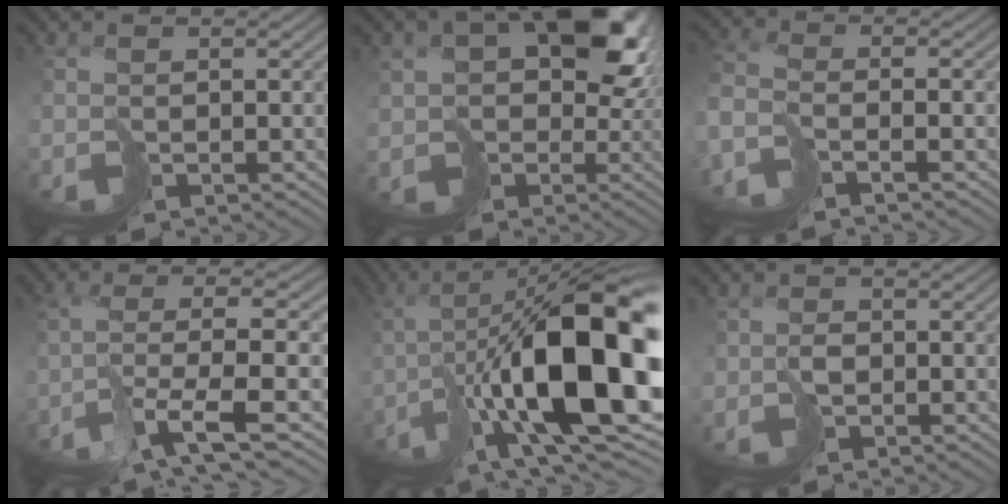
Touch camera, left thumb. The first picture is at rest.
{"total": 13.5, "force": [3.2, 9.0, 9.5], "torque": [-0.168, -0.010, 0.077]}
{"total": 4.7, "force": [-3.5, 0.8, 3.0], "torque": [-0.079, -0.002, -0.076]}
{"total": 9.1, "force": [-3.1, 1.3, 8.5], "torque": [-0.168, -0.002, -0.044]}
{"total": 19.6, "force": [-3.6, 6.6, 18.1], "torque": [-0.298, 0.002, -0.051]}
{"total": 1.9, "force": [-0.4, 1.5, 1.0], "torque": [-0.013, 0.000, -0.006]}